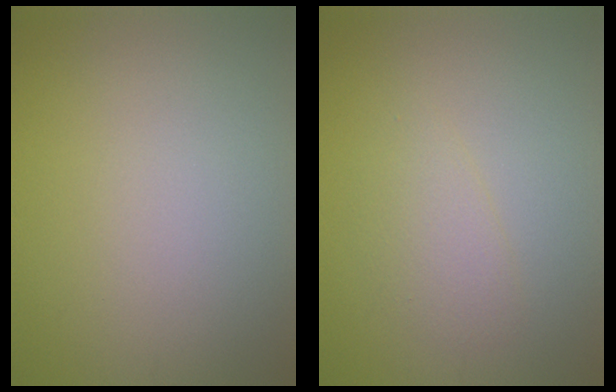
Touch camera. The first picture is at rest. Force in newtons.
{"total": 1.8, "press": 1.8, "slide": 0.1}